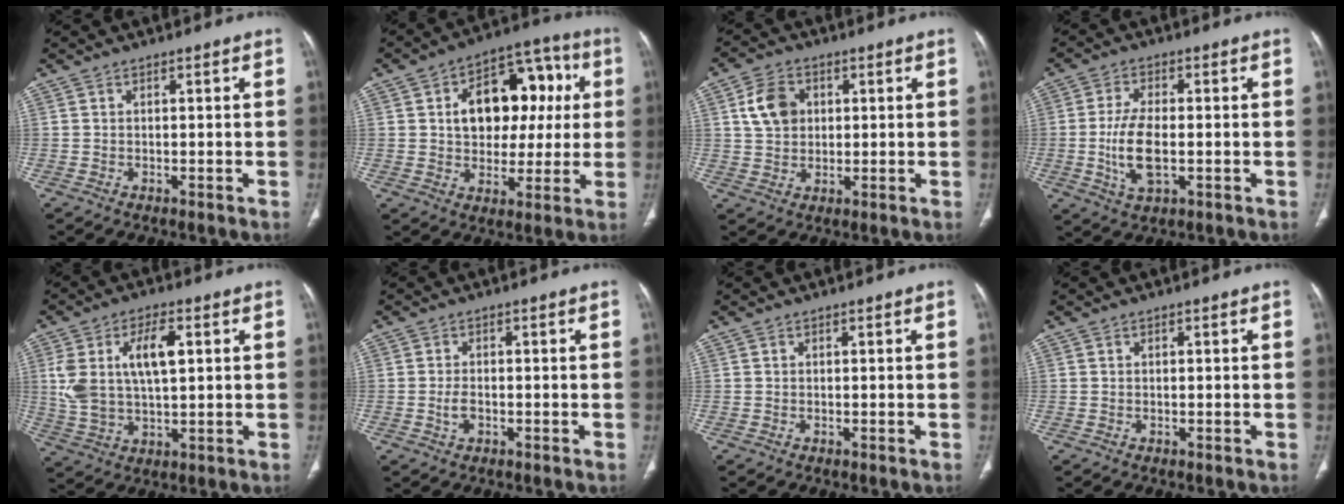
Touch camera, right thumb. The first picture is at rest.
{"total": 17.1, "force": [3.2, 11.8, 12.0], "torque": [-0.119, 0.032, 0.049]}
{"total": 7.4, "force": [1.9, 5.7, 4.3], "torque": [-0.063, -0.001, 0.034]}
{"total": 8.7, "force": [-1.2, 4.1, 7.6], "torque": [-0.153, 0.001, -0.020]}
{"total": 12.4, "force": [3.0, 6.1, 10.3], "torque": [-0.201, 0.002, 0.063]}
{"total": 2.3, "force": [-0.6, 1.4, 1.7], "torque": [-0.031, 0.004, -0.010]}
{"total": 0.0}
{"total": 0.0}